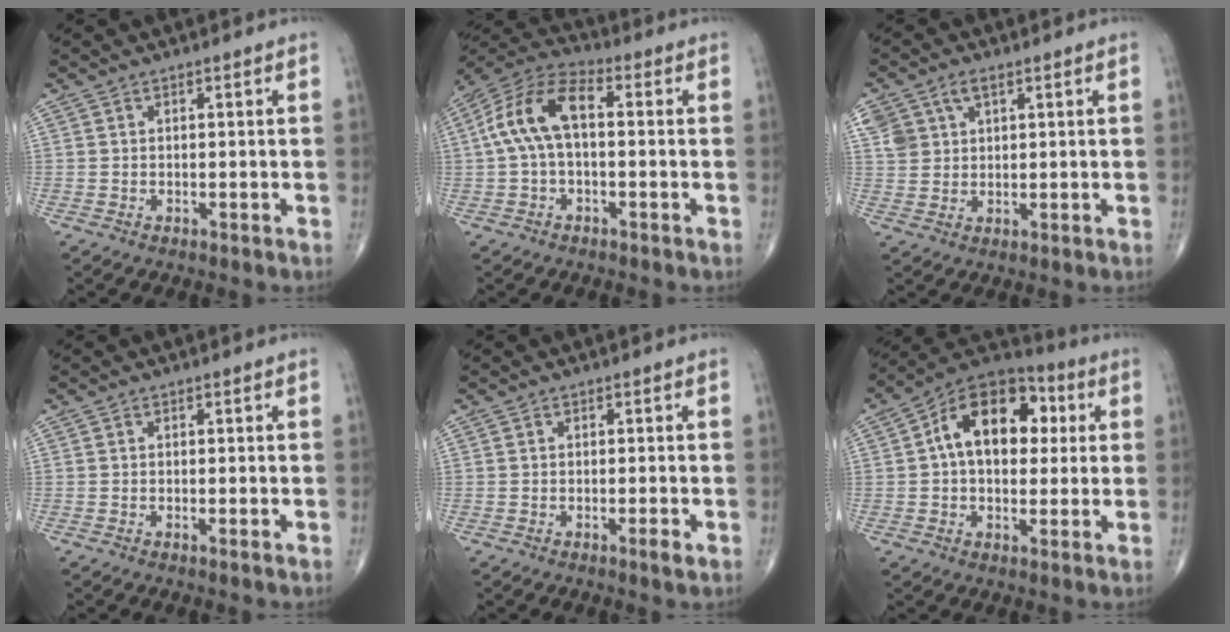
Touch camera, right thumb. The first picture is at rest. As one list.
[{"total": 11.7, "force": [0.7, 6.1, 10.0], "torque": [-0.201, 0.040, 0.002]}, {"total": 5.8, "force": [2.8, 3.9, 3.3], "torque": [-0.052, -0.003, 0.060]}, {"total": 0.8, "force": [-0.3, 0.0, 0.7], "torque": [-0.016, -0.002, -0.004]}, {"total": 1.7, "force": [-0.8, 0.2, 1.5], "torque": [-0.027, -0.003, -0.014]}, {"total": 16.3, "force": [3.0, 10.5, 12.2], "torque": [-0.155, 0.026, 0.037]}]